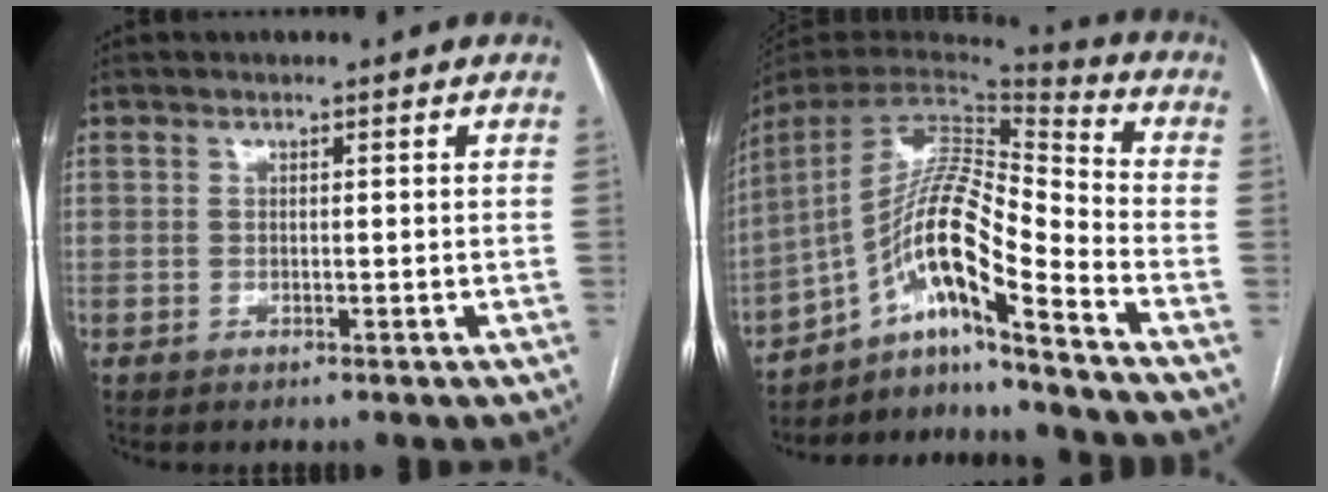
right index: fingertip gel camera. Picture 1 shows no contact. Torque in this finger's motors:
{"motor_torque": [0.81, -0.77, 0.55, 0.15]}